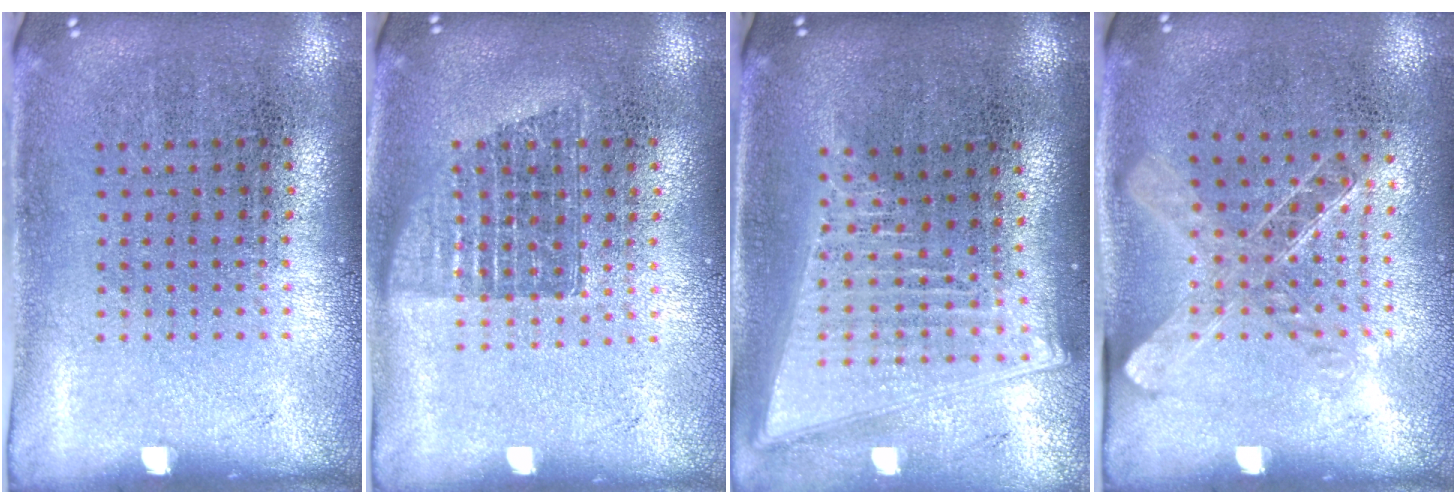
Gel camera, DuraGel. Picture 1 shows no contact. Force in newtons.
{"total": 1.2, "press": 1.1, "slide": 0.6}
{"total": 2.1, "press": 1.8, "slide": 1.1}
{"total": 1.3, "press": 1.1, "slide": 0.7}